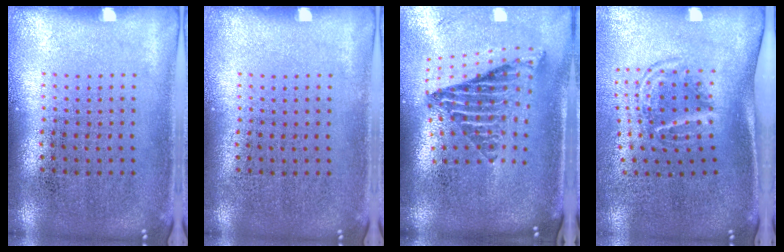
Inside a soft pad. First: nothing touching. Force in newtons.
{"total": 0.0}
{"total": 2.6, "press": 1.6, "slide": 2.0}
{"total": 1.8, "press": 1.2, "slide": 1.4}